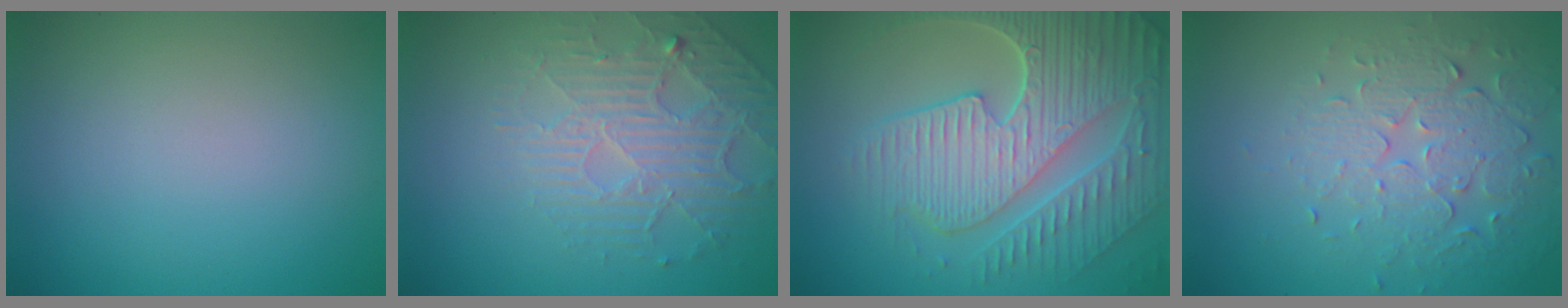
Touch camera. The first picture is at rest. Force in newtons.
{"total": 4.6, "press": 3.5, "slide": 3.1}
{"total": 8.8, "press": 6.3, "slide": 6.1}
{"total": 5.3, "press": 3.7, "slide": 3.9}